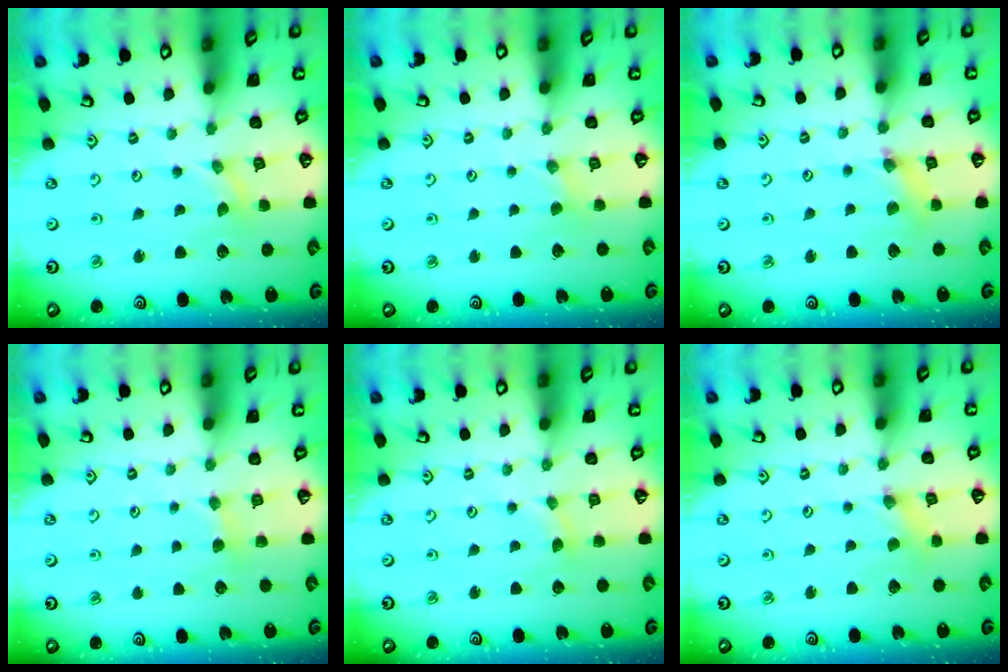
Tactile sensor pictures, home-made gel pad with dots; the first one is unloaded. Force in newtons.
{"total": 1.1, "press": 1.1, "slide": 0.2}
{"total": 5.1, "press": 5.1, "slide": 0.5}
{"total": 3.3, "press": 3.3, "slide": 0.5}
{"total": 2.3, "press": 2.3, "slide": 0.3}
{"total": 0.0}